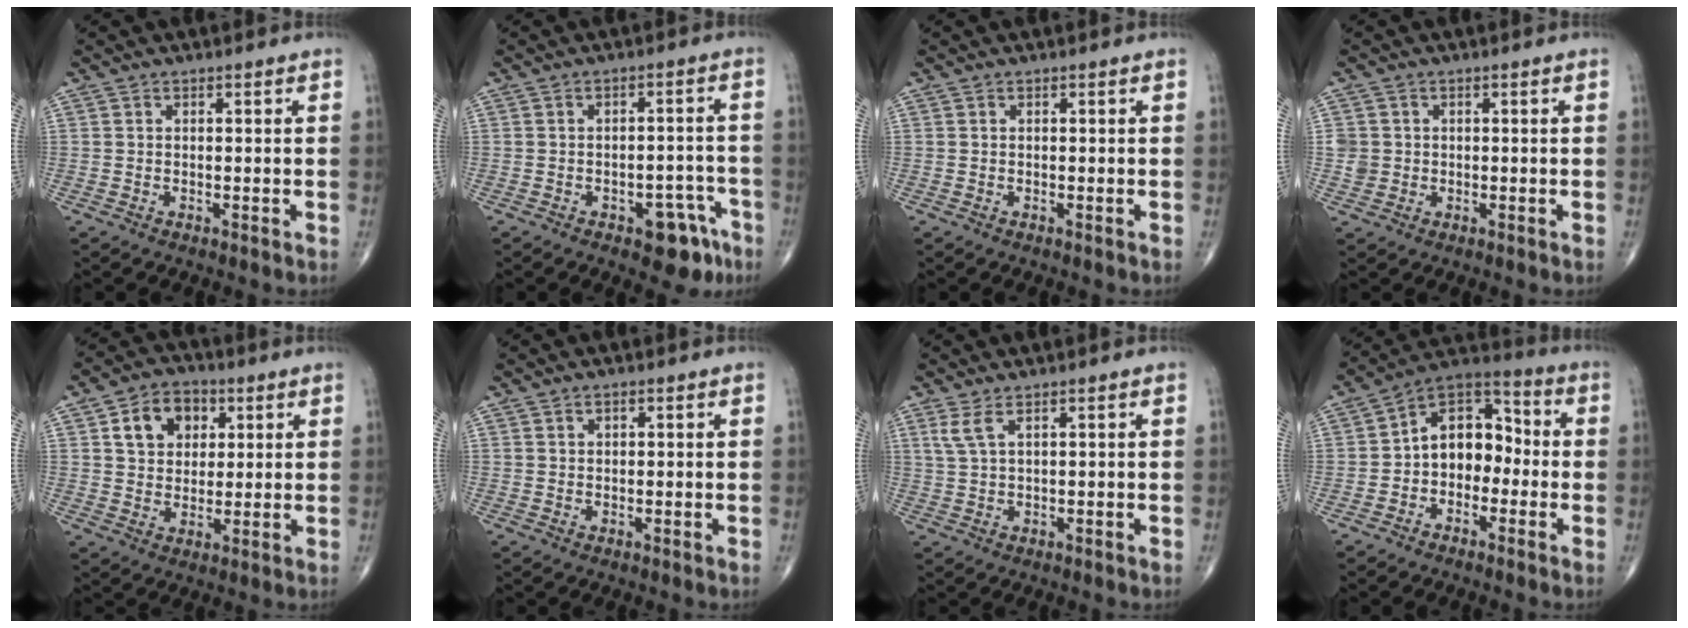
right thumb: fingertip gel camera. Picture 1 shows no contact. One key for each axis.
{"total": 8.0, "fx": -4.4, "fy": 4.0, "fz": 5.4, "tx": -0.039, "ty": 0.036, "tz": -0.051}
{"total": 0.0}
{"total": 2.9, "fx": 0.1, "fy": 2.8, "fz": 0.7, "tx": 0.004, "ty": 0.005, "tz": 0.004}
{"total": 9.6, "fx": 3.4, "fy": 7.3, "fz": 5.2, "tx": -0.050, "ty": -0.006, "tz": 0.055}
{"total": 1.2, "fx": 0.6, "fy": 0.8, "fz": 0.7, "tx": -0.006, "ty": -0.002, "tz": 0.009}
{"total": 3.0, "fx": 1.6, "fy": 0.8, "fz": 2.4, "tx": -0.061, "ty": 0.002, "tz": 0.043}
{"total": 11.2, "fx": -1.4, "fy": 8.0, "fz": 7.7, "tx": -0.086, "ty": 0.046, "tz": -0.044}